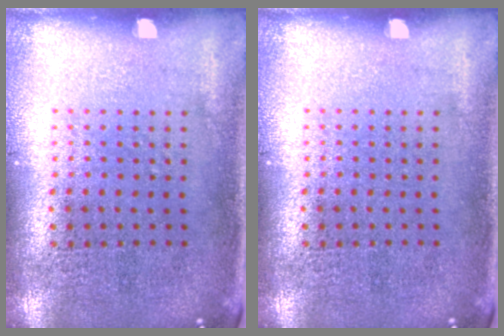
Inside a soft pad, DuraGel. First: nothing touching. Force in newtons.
{"total": 0.0}